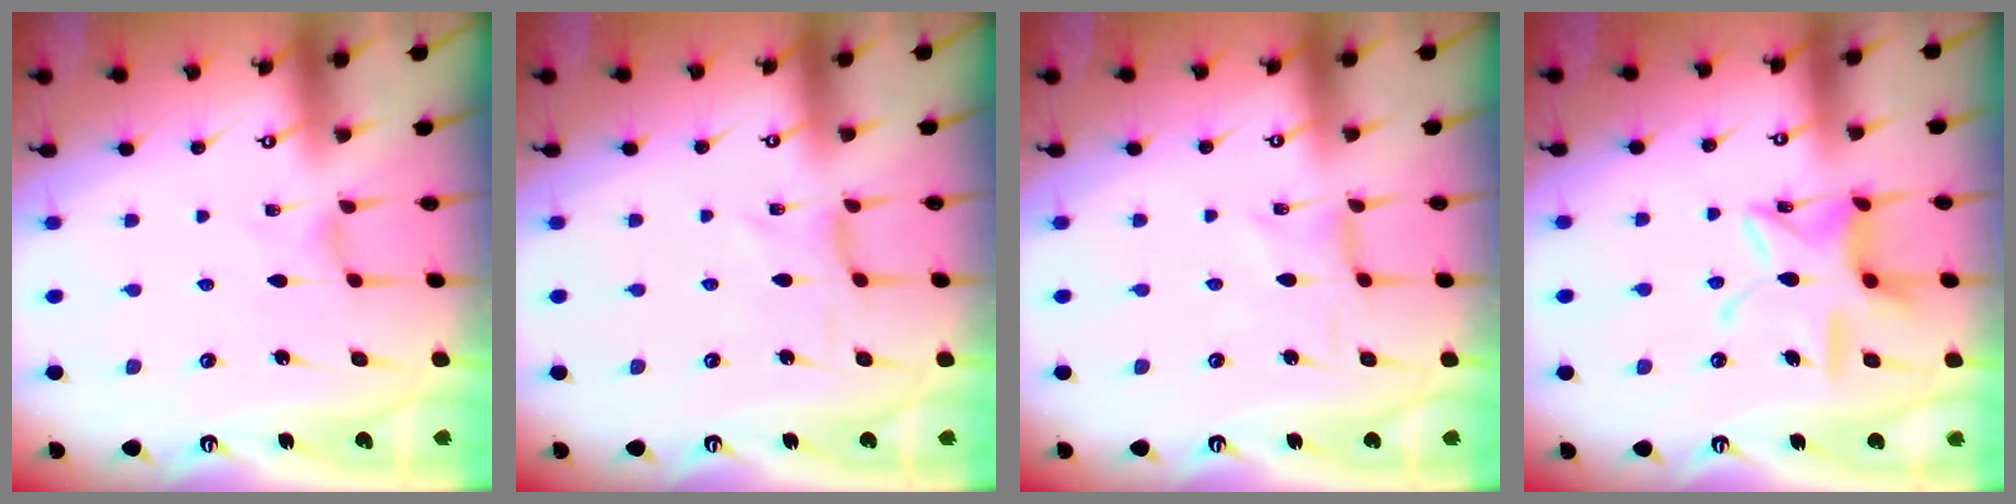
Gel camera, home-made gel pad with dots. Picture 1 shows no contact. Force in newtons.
{"total": 0.0}
{"total": 0.5, "press": 0.5, "slide": 0.1}
{"total": 13.3, "press": 13.3, "slide": 1.0}